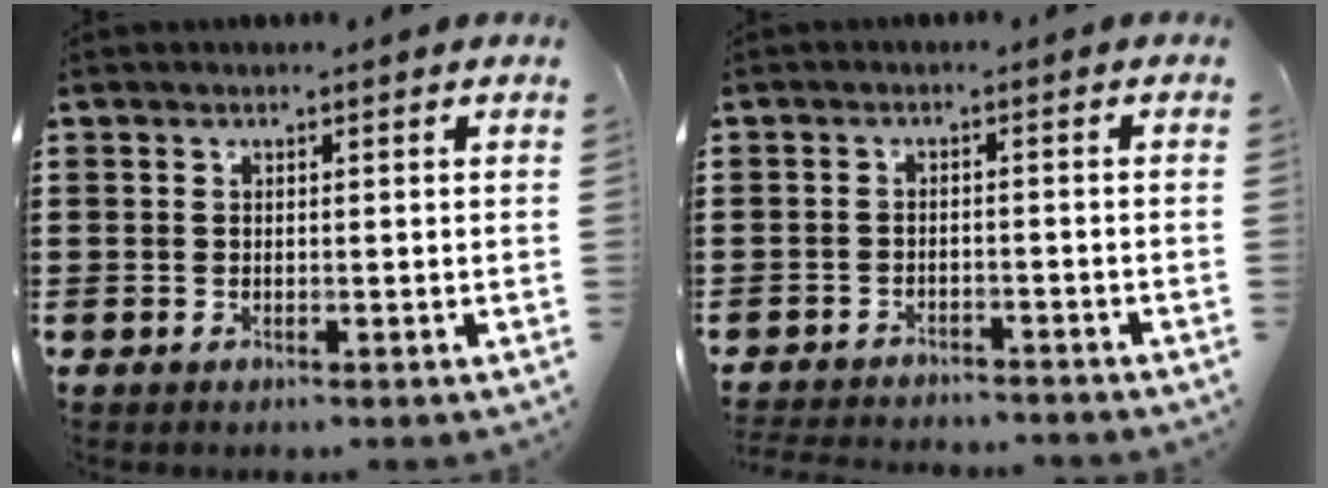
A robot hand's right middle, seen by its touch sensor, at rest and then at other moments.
{"total": 2.5, "force": [-2.5, 0.1, 0.0], "torque": [-0.007, -0.003, -0.053]}